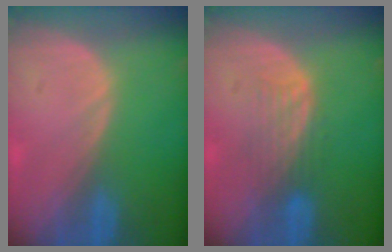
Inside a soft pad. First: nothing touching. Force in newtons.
{"total": 4.3, "press": 3.6, "slide": 2.3}